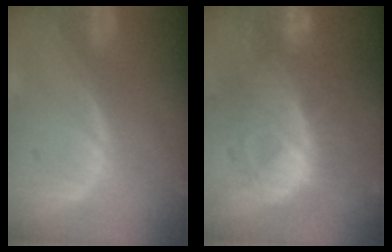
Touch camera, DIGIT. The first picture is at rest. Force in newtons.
{"total": 9.0, "press": 9.0, "slide": 0.3}